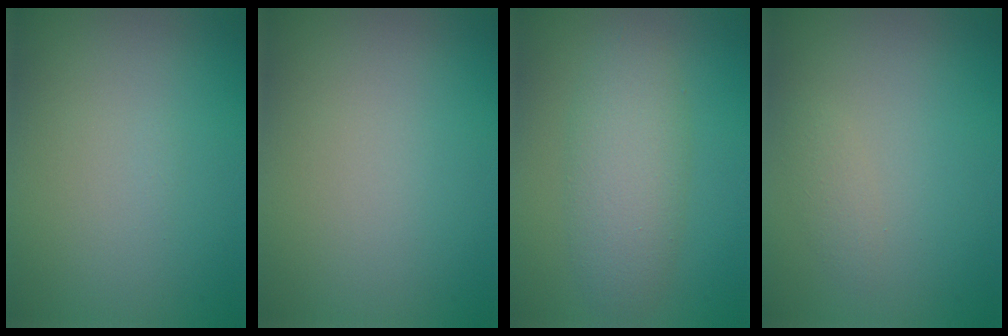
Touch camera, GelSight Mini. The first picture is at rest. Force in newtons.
{"total": 0.0}
{"total": 4.3, "press": 4.3, "slide": 0.4}
{"total": 1.0, "press": 1.0, "slide": 0.0}